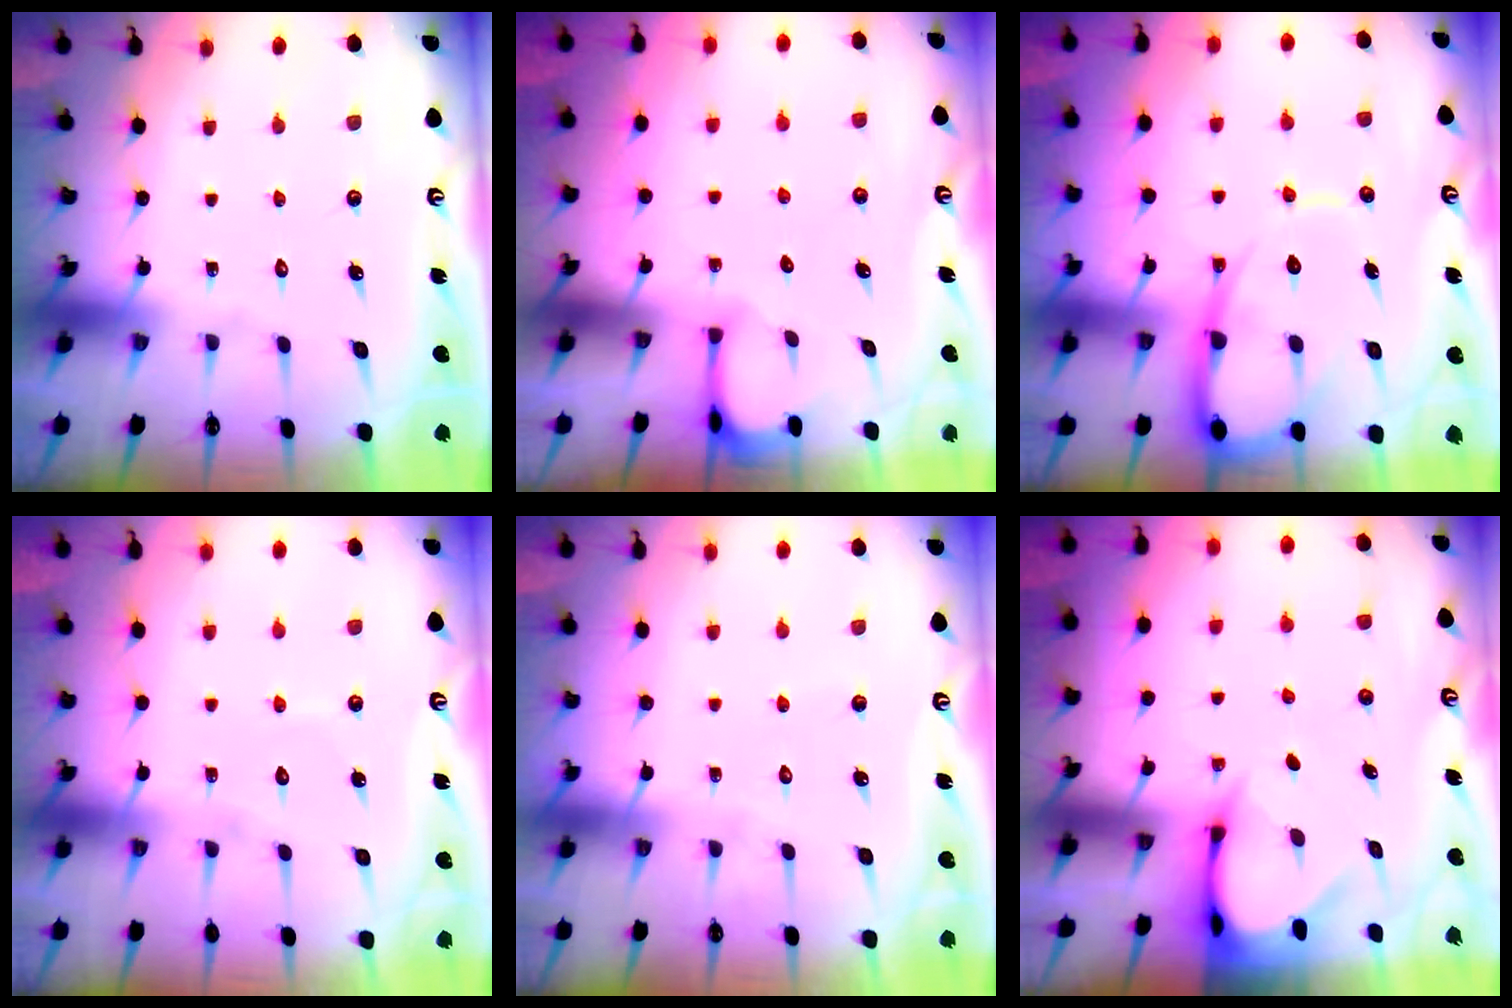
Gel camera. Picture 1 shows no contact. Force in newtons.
{"total": 2.0, "press": 2.0, "slide": 0.2}
{"total": 11.5, "press": 11.4, "slide": 1.4}
{"total": 4.0, "press": 4.0, "slide": 0.3}
{"total": 3.0, "press": 3.0, "slide": 0.3}
{"total": 3.5, "press": 3.5, "slide": 0.2}